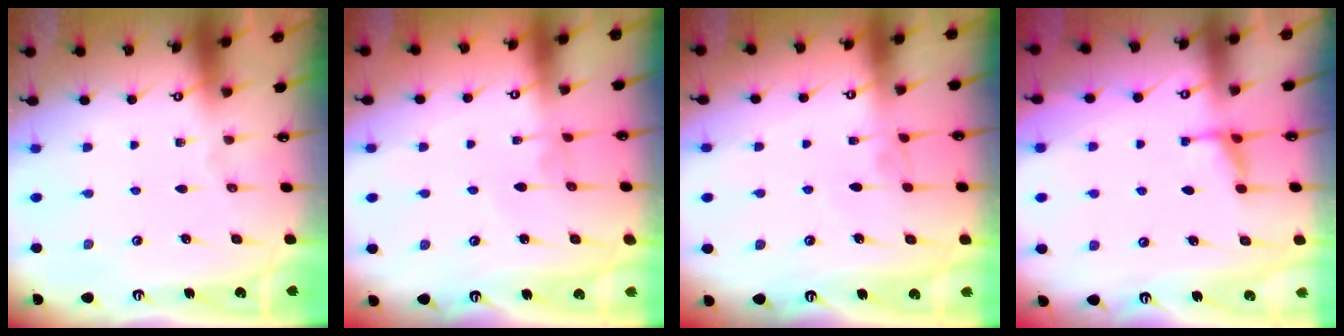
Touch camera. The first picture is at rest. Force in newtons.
{"total": 2.7, "press": 2.7, "slide": 0.1}
{"total": 2.9, "press": 2.9, "slide": 0.3}
{"total": 4.1, "press": 4.1, "slide": 0.1}